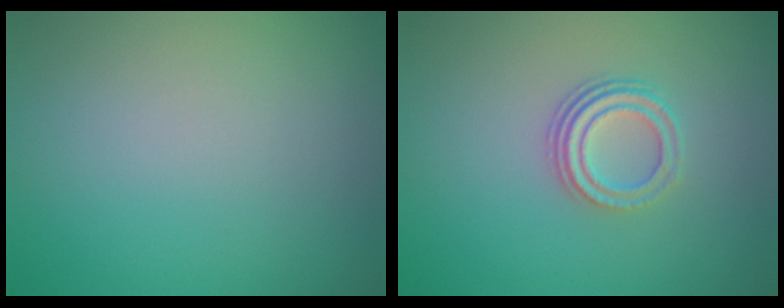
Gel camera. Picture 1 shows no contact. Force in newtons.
{"total": 3.1, "press": 2.3, "slide": 2.2}